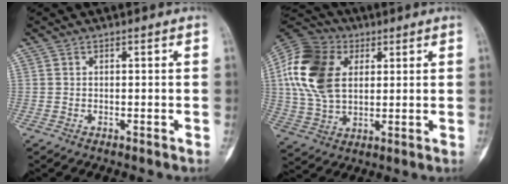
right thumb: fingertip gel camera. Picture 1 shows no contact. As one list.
[{"total": 19.0, "force": [4.6, 13.1, 13.0], "torque": [-0.262, 0.006, 0.082]}]